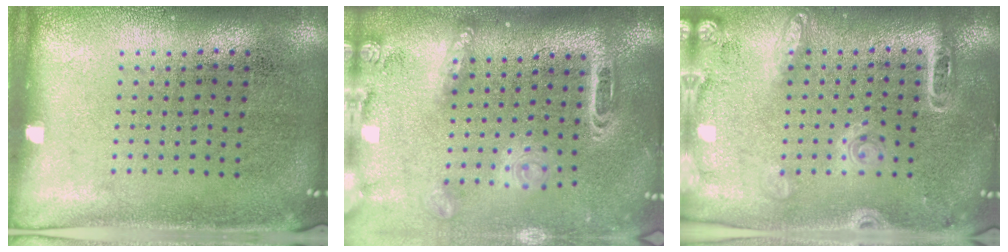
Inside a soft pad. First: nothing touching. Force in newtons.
{"total": 2.5, "press": 1.8, "slide": 1.8}
{"total": 1.8, "press": 1.7, "slide": 0.7}